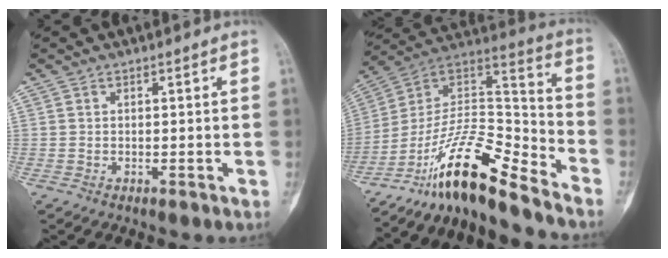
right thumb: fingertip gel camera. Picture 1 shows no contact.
{"total": 18.6, "force": [-14.3, 4.1, 11.2], "torque": [-0.177, 0.119, -0.253]}